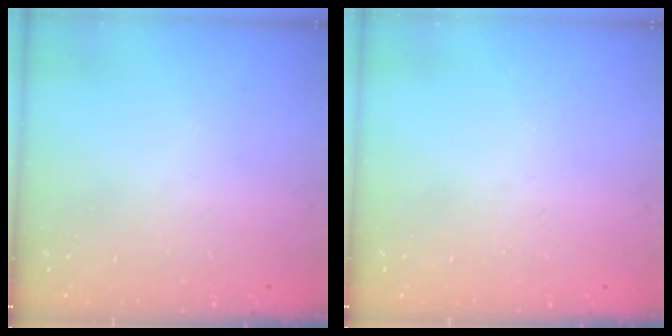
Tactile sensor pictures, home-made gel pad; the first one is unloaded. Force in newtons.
{"total": 0.0}